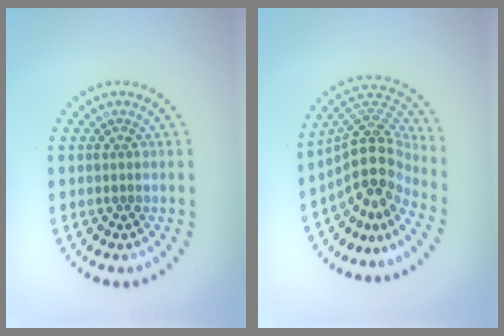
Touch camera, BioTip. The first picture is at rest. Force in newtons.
{"total": 5.2, "press": 3.8, "slide": 3.6}